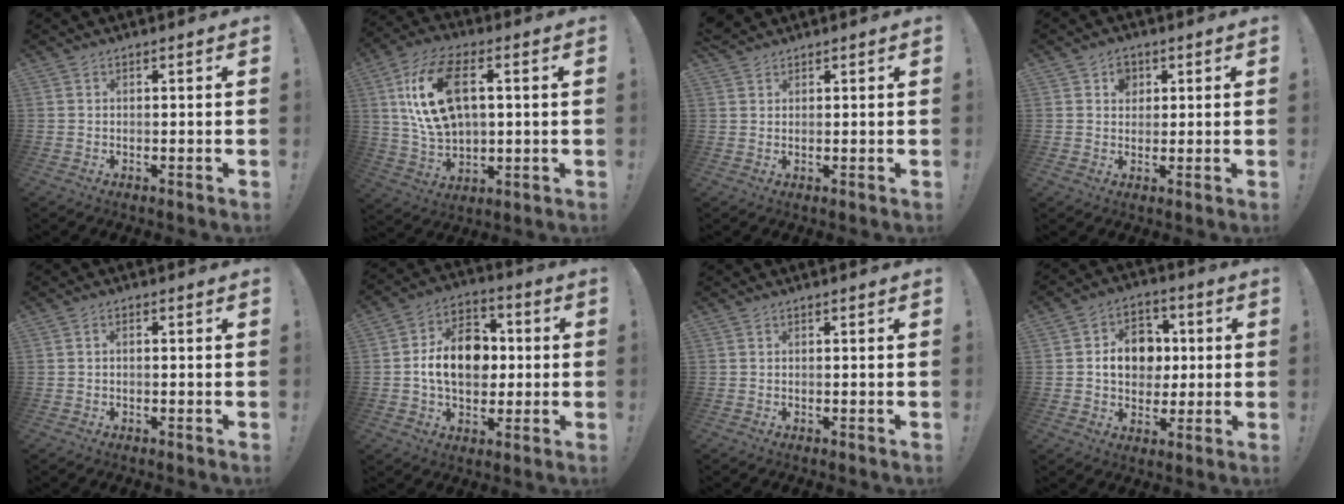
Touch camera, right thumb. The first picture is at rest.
{"total": 16.9, "force": [4.5, 9.9, 13.0], "torque": [-0.241, -0.001, 0.079]}
{"total": 2.6, "force": [2.4, 1.0, 0.3], "torque": [0.000, -0.011, 0.046]}
{"total": 5.1, "force": [2.1, 4.2, 1.8], "torque": [-0.016, -0.006, 0.035]}
{"total": 0.9, "force": [-0.4, 0.3, 0.8], "torque": [-0.017, 0.003, -0.006]}
{"total": 15.4, "force": [0.1, 11.3, 10.5], "torque": [-0.172, 0.013, 0.007]}
{"total": 0.0}
{"total": 12.3, "force": [1.2, 10.1, 6.9], "torque": [-0.097, 0.008, 0.031]}